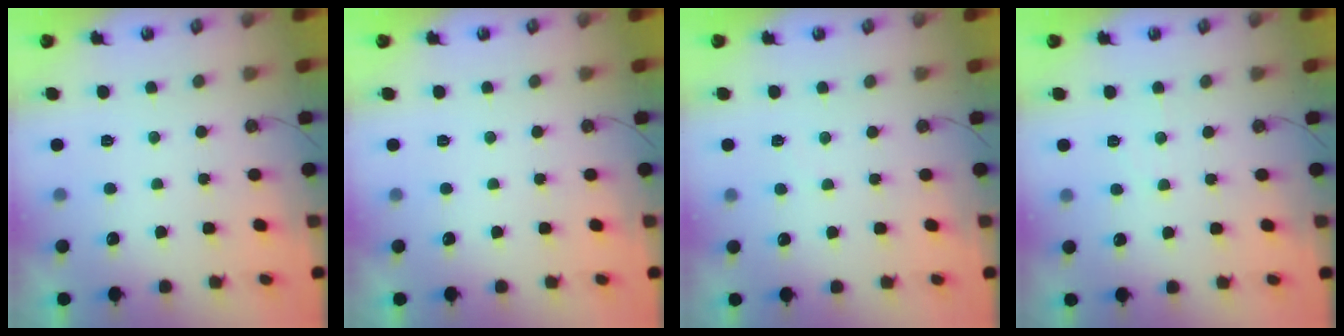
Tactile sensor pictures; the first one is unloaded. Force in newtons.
{"total": 0.0}
{"total": 2.9, "press": 2.9, "slide": 0.4}
{"total": 4.5, "press": 4.4, "slide": 0.6}